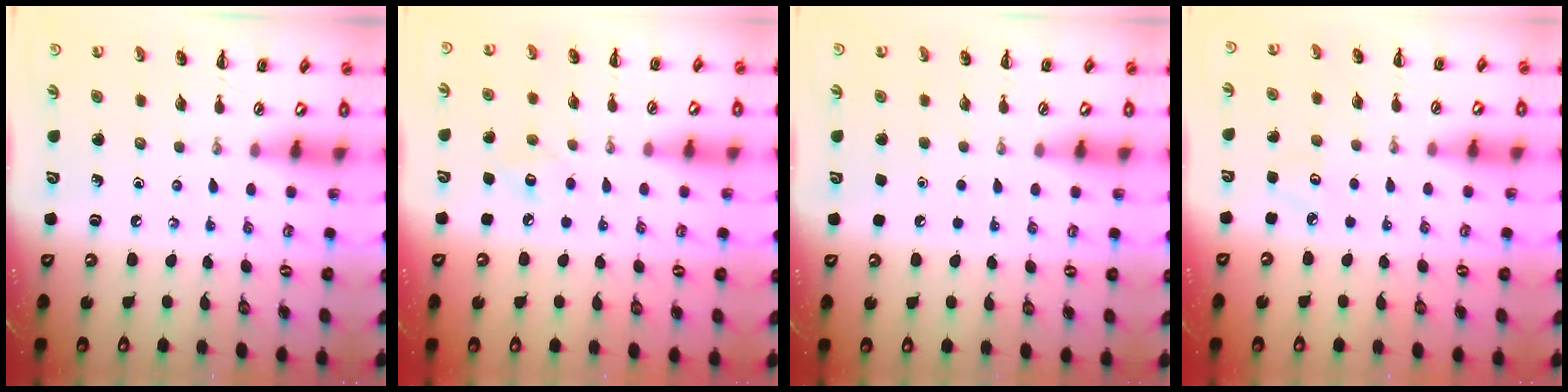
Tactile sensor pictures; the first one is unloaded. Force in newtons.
{"total": 6.8, "press": 6.6, "slide": 1.7}
{"total": 1.7, "press": 1.7, "slide": 0.1}
{"total": 3.6, "press": 3.5, "slide": 0.8}